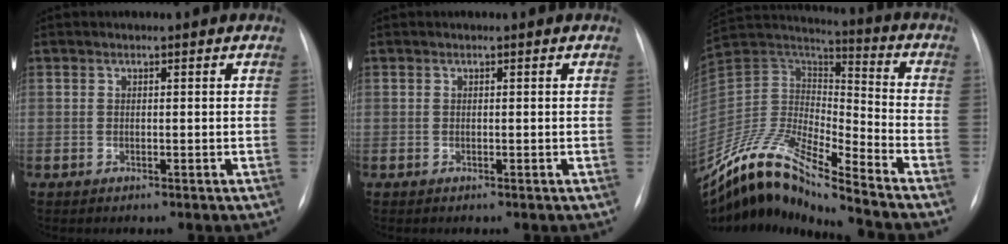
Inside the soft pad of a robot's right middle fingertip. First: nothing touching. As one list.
[{"total": 0.0}, {"total": 18.7, "force": [-16.7, 0.7, 8.4], "torque": [-0.171, 0.025, -0.314]}]